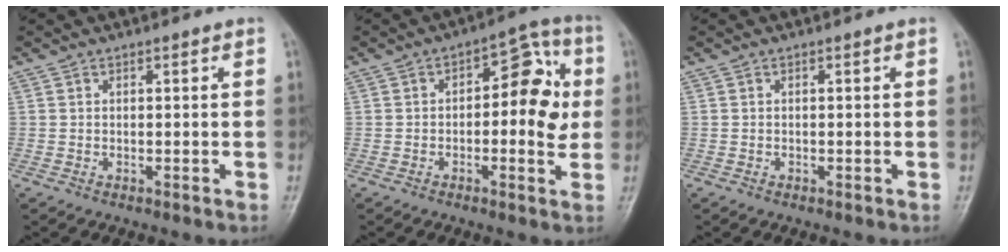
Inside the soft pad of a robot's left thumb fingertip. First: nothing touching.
{"total": 11.1, "force": [0.7, 5.4, 9.7], "torque": [-0.097, 0.027, 0.002]}
{"total": 0.0}